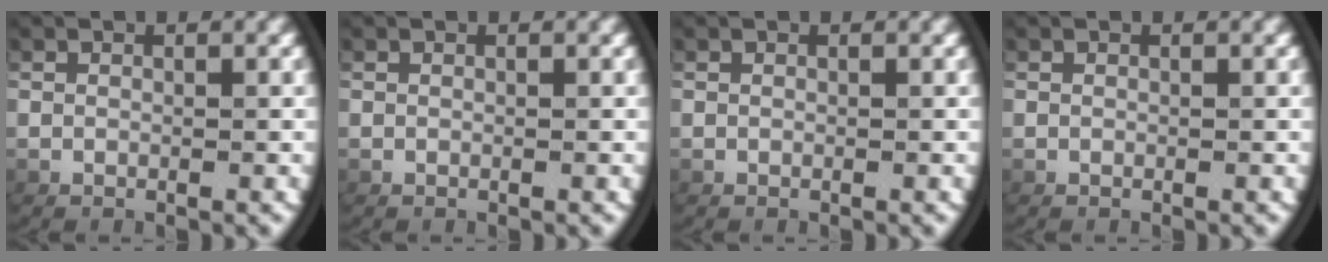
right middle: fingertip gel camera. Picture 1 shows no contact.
{"total": 0.0}
{"total": 0.0}
{"total": 0.0}